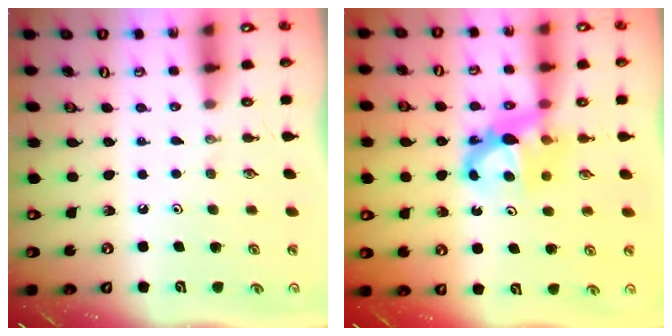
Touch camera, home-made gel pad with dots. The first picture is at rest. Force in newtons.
{"total": 8.2, "press": 8.2, "slide": 0.2}